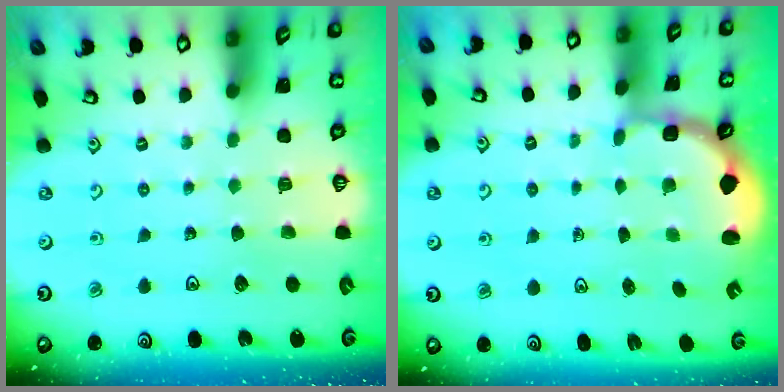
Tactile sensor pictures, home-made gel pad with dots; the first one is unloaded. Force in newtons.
{"total": 2.6, "press": 1.9, "slide": 1.7}